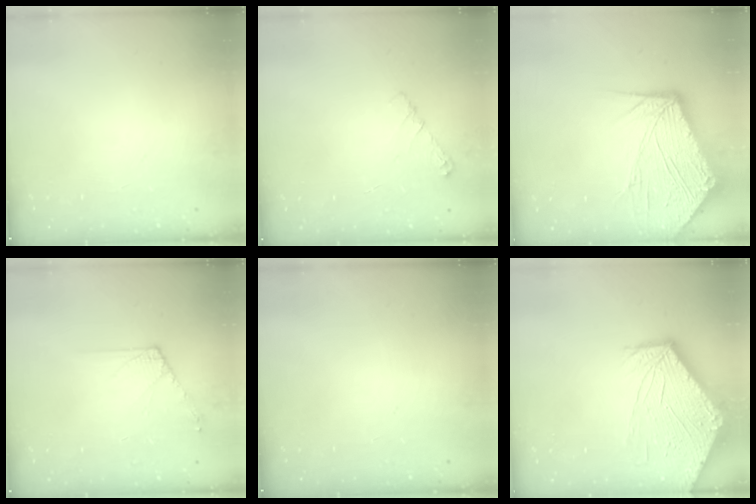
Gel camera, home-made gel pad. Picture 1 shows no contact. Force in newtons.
{"total": 4.1, "press": 4.1, "slide": 0.6}
{"total": 16.8, "press": 16.7, "slide": 2.1}
{"total": 6.5, "press": 6.4, "slide": 1.1}
{"total": 0.0}
{"total": 11.1, "press": 11.0, "slide": 1.3}